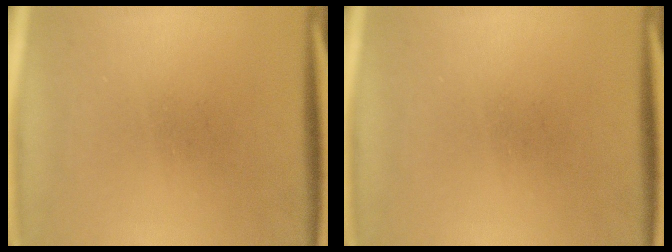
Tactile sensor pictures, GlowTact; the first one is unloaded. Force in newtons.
{"total": 0.0}